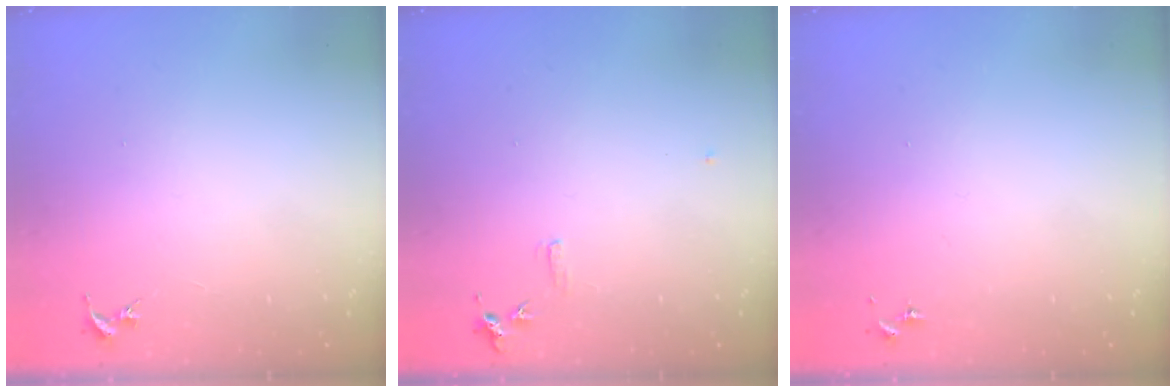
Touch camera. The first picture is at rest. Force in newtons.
{"total": 5.6, "press": 5.5, "slide": 0.7}
{"total": 0.0}